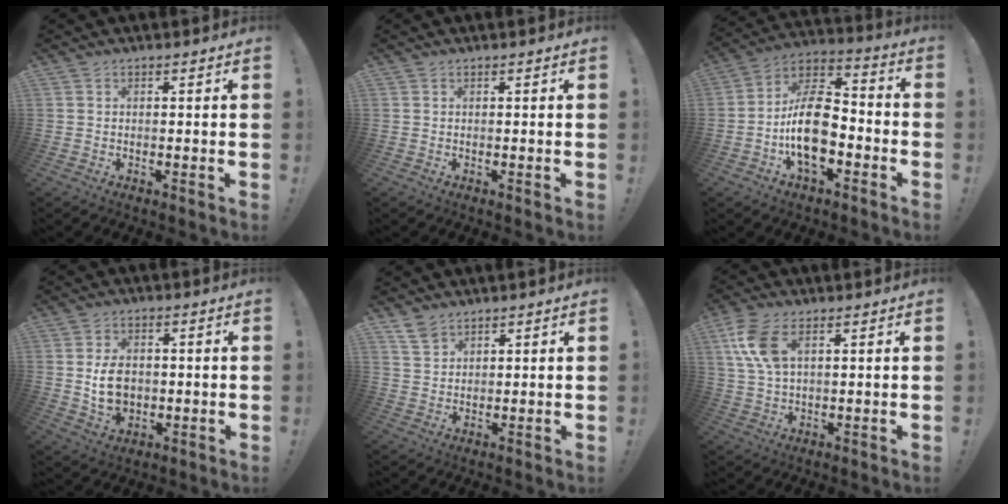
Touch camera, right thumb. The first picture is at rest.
{"total": 0.0}
{"total": 17.3, "force": [-4.8, 10.0, 13.3], "torque": [-0.246, 0.031, -0.076]}
{"total": 9.3, "force": [-0.3, 7.0, 6.2], "torque": [-0.094, 0.004, -0.003]}
{"total": 4.6, "force": [3.6, 2.6, 1.4], "torque": [-0.019, -0.022, 0.068]}
{"total": 10.3, "force": [3.8, 5.4, 7.9], "torque": [-0.166, -0.003, 0.072]}